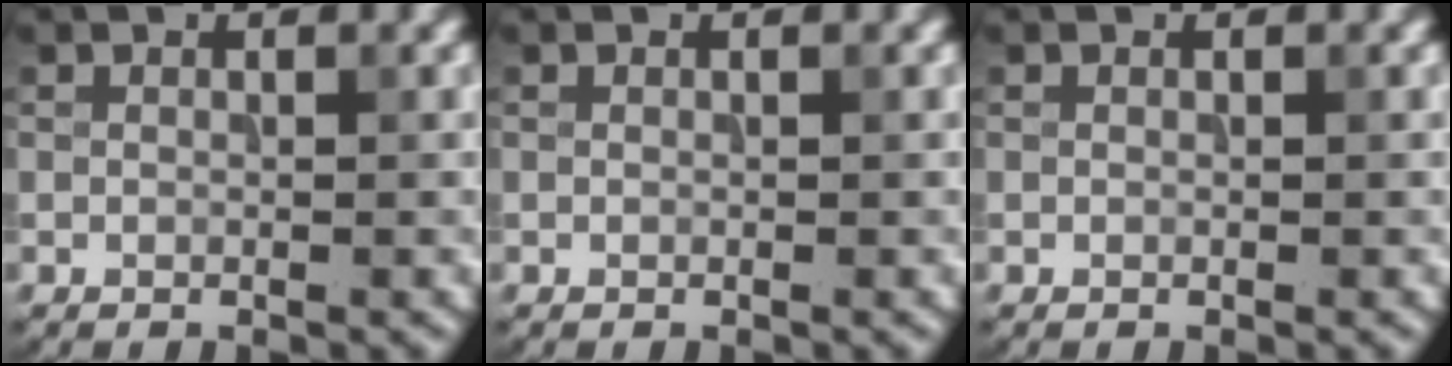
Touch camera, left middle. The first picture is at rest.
{"total": 0.0}
{"total": 0.0}